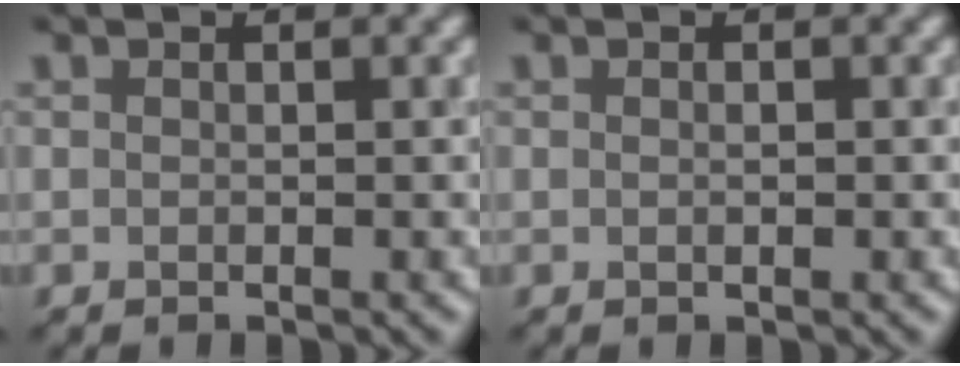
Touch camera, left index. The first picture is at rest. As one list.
[{"total": 0.6, "force": [0.0, 0.2, 0.6], "torque": [-0.011, -0.001, 0.000]}]